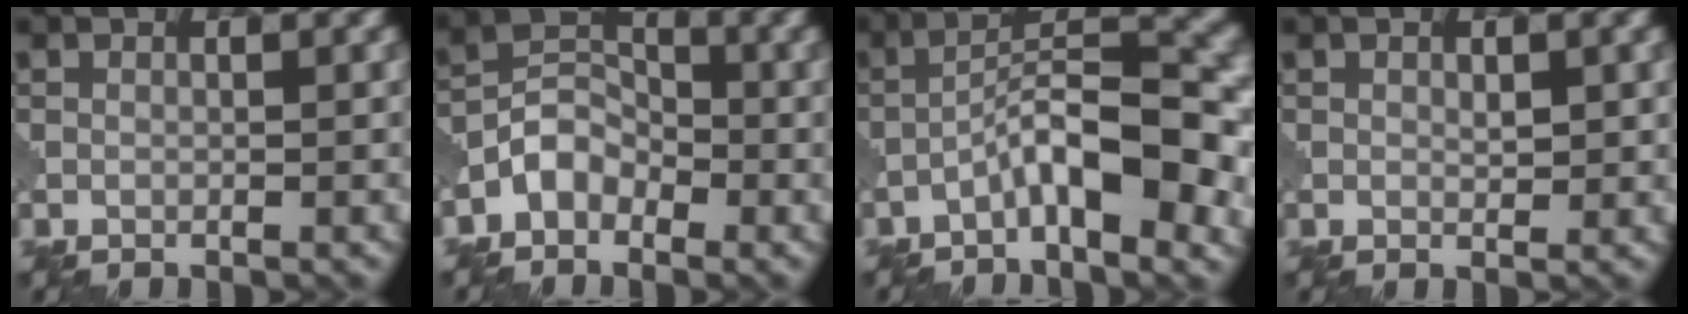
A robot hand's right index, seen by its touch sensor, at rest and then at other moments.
{"total": 3.2, "force": [-1.9, 2.1, 1.4], "torque": [-0.022, 0.013, -0.047]}
{"total": 8.3, "force": [-3.5, 2.3, 7.2], "torque": [-0.117, 0.022, -0.061]}
{"total": 1.1, "force": [0.2, 0.6, 0.9], "torque": [-0.014, -0.001, 0.004]}